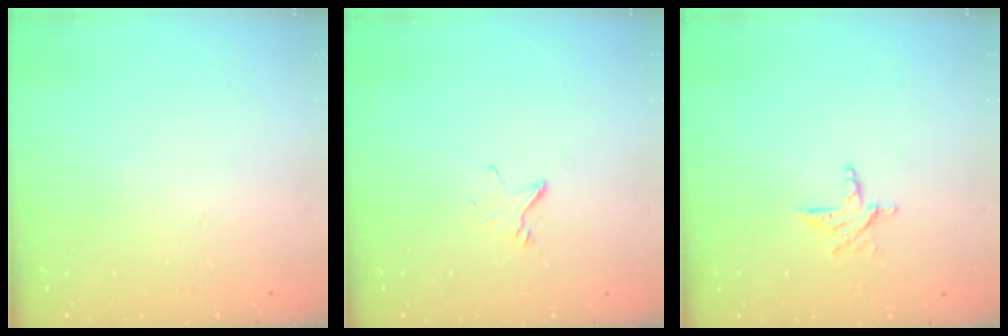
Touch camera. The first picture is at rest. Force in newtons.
{"total": 2.5, "press": 2.5, "slide": 0.1}
{"total": 5.7, "press": 5.7, "slide": 0.5}